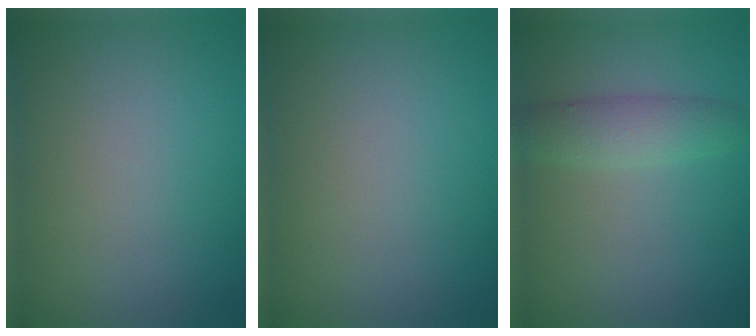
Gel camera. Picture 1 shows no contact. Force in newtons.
{"total": 0.0}
{"total": 2.9, "press": 2.9, "slide": 0.0}